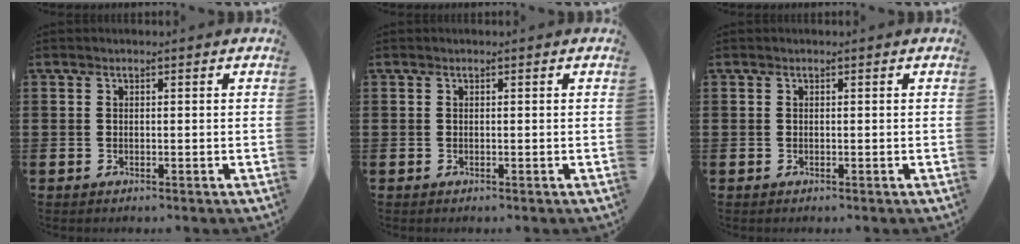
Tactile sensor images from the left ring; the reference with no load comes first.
{"total": 0.0}
{"total": 0.0}